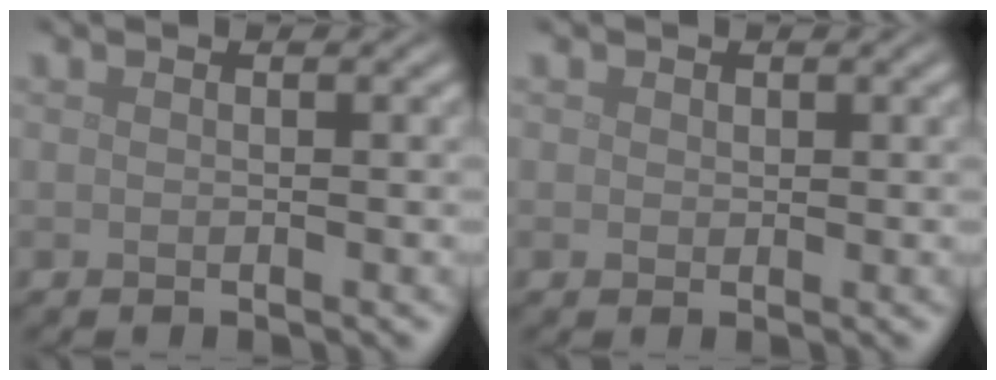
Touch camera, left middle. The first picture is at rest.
{"total": 0.9, "force": [0.4, 0.8, 0.2], "torque": [0.000, -0.002, 0.005]}